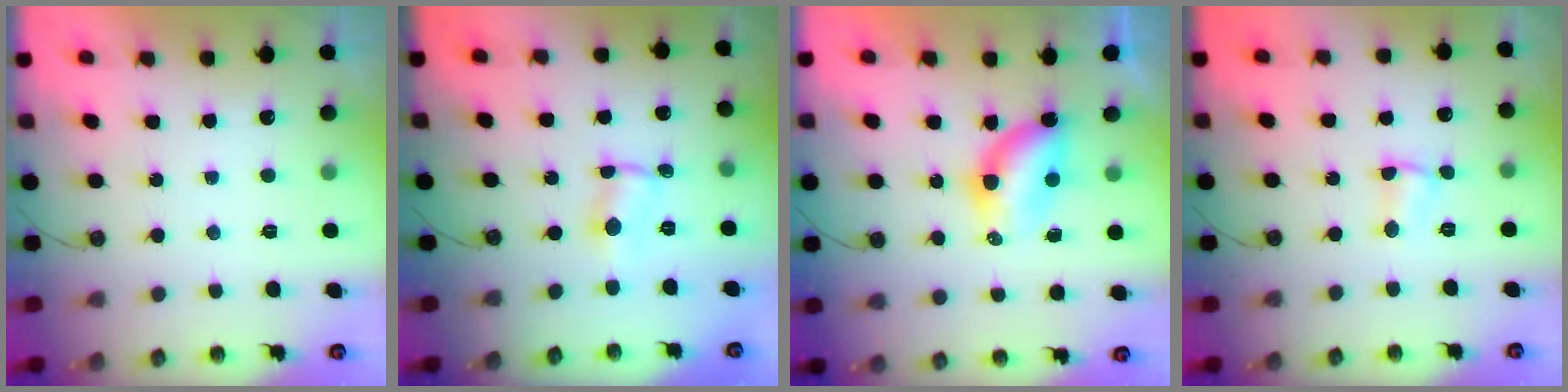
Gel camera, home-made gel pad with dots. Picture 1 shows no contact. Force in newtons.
{"total": 0.8, "press": 0.6, "slide": 0.5}
{"total": 8.0, "press": 7.0, "slide": 3.9}
{"total": 2.9, "press": 2.9, "slide": 0.4}